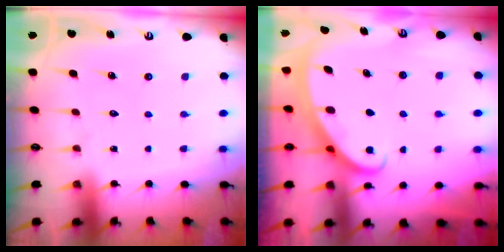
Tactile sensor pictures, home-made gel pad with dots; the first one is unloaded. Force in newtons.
{"total": 2.6, "press": 2.6, "slide": 0.4}